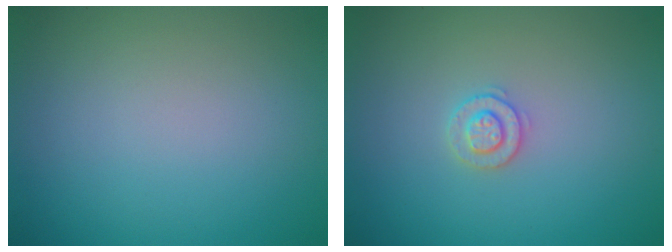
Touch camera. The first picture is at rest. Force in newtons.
{"total": 1.8, "press": 1.8, "slide": 0.4}